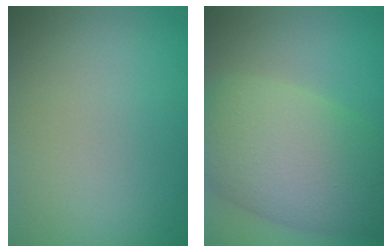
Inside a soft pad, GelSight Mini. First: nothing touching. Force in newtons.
{"total": 10.4, "press": 10.4, "slide": 0.6}